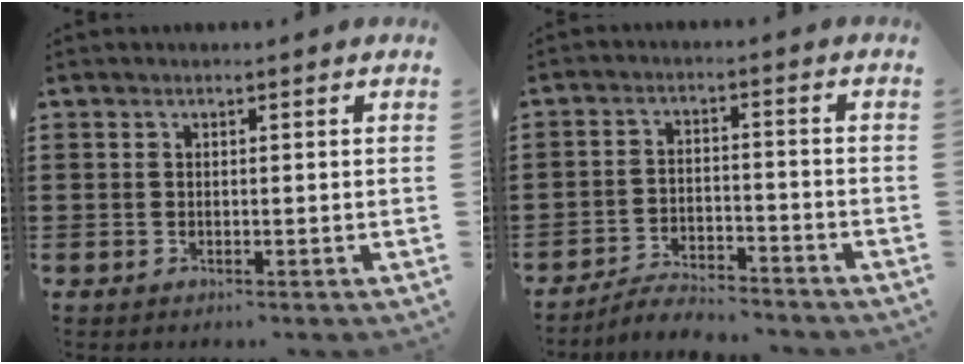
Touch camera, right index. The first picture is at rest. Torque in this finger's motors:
{"motor_torque": [1.09, 1.05, 0.02, -0.03]}